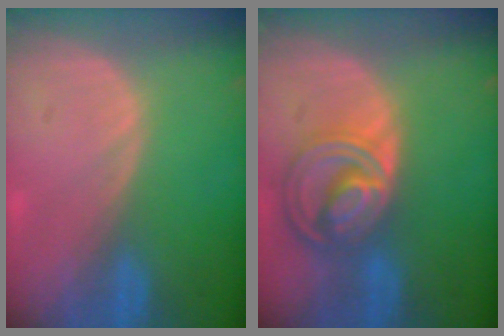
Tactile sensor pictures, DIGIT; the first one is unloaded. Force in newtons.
{"total": 8.5, "press": 7.3, "slide": 4.4}